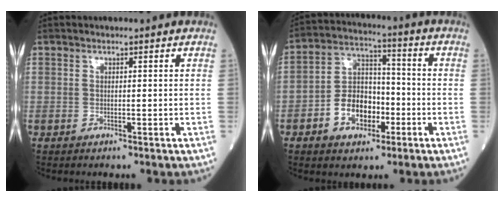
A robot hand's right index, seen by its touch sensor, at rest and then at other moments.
{"total": 9.3, "force": [-3.5, 5.8, 6.3], "torque": [-0.125, 0.023, -0.062]}